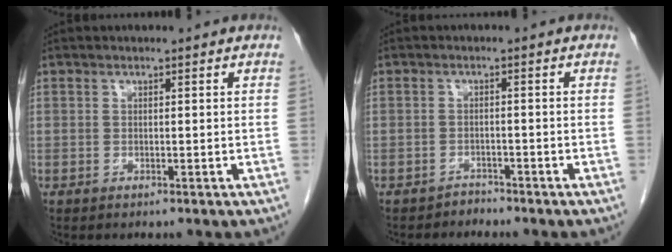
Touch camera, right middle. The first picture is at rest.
{"total": 1.4, "force": [-1.3, 0.3, -0.4], "torque": [0.008, -0.003, -0.023]}